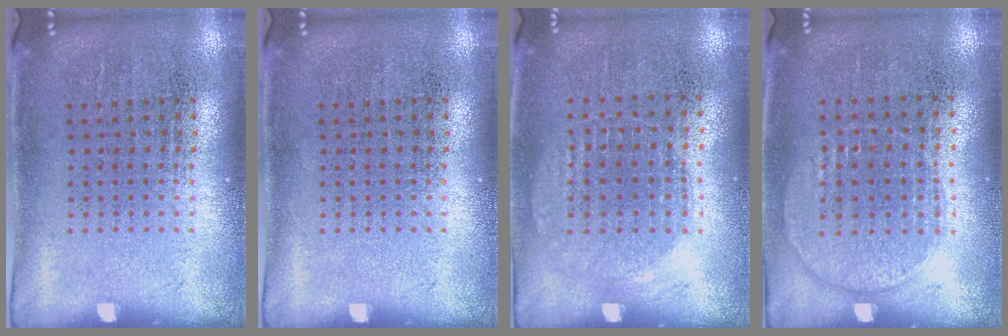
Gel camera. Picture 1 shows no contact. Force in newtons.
{"total": 0.0}
{"total": 1.0, "press": 0.9, "slide": 0.4}
{"total": 1.0, "press": 0.9, "slide": 0.4}